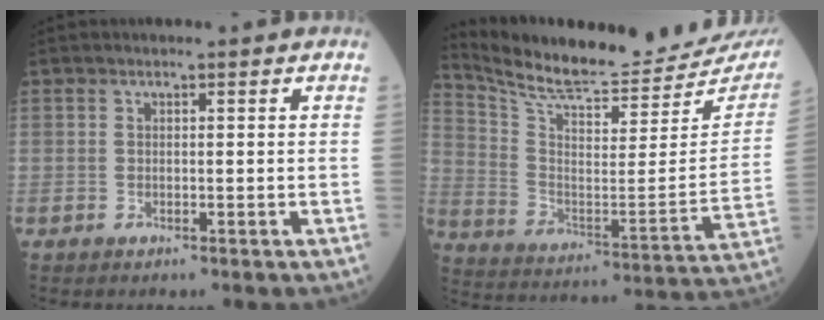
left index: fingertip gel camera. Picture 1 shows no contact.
{"total": 24.6, "force": [22.8, 3.2, 8.6], "torque": [-0.154, -0.086, 0.324]}